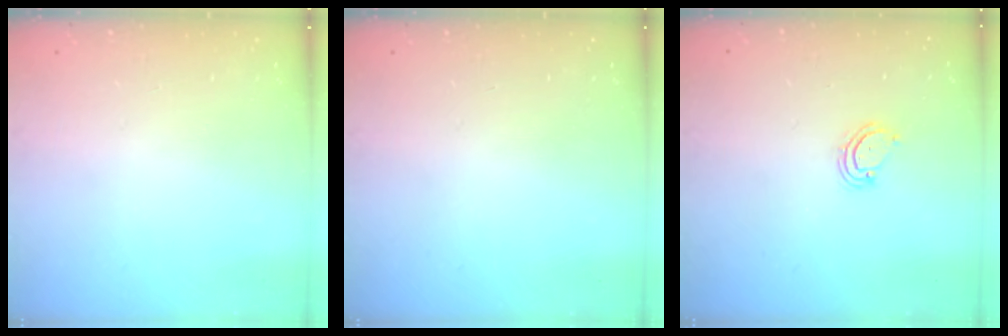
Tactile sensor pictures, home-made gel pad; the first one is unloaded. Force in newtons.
{"total": 0.0}
{"total": 4.6, "press": 4.6, "slide": 0.4}